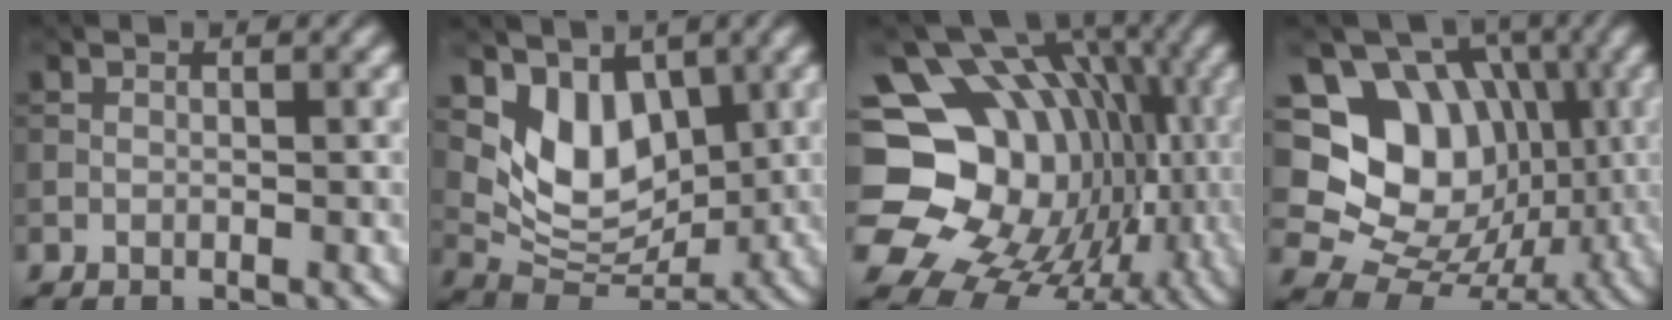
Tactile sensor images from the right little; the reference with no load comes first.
{"total": 6.0, "force": [2.5, 4.0, 3.6], "torque": [-0.065, -0.018, 0.044]}
{"total": 19.3, "force": [-1.3, 16.7, 9.5], "torque": [-0.159, 0.002, -0.033]}
{"total": 12.3, "force": [1.8, 10.1, 6.8], "torque": [-0.122, 0.018, 0.015]}